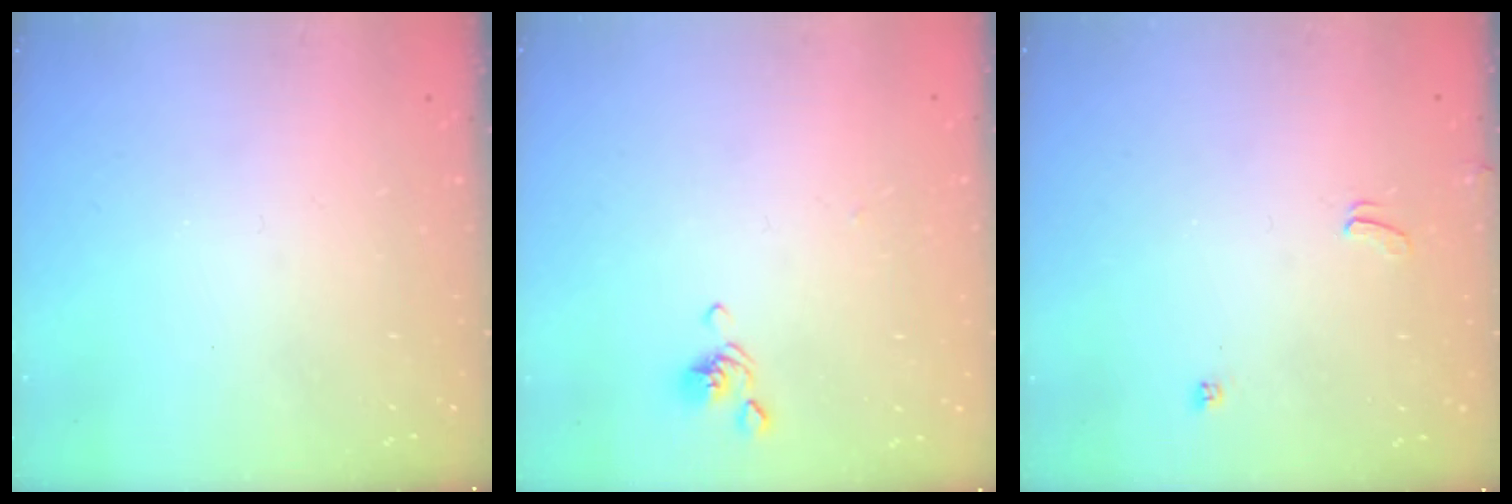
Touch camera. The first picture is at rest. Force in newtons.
{"total": 2.6, "press": 2.5, "slide": 0.7}
{"total": 2.6, "press": 2.5, "slide": 0.4}